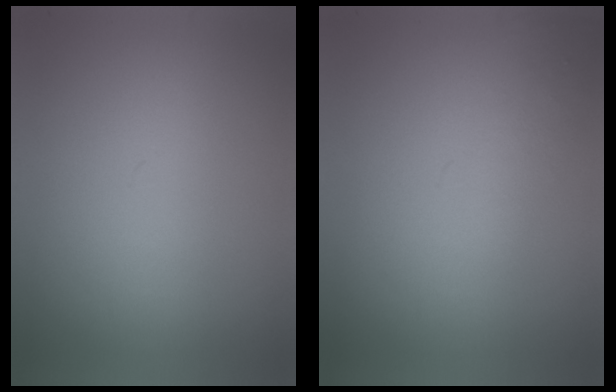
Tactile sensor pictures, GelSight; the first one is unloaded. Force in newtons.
{"total": 1.2}